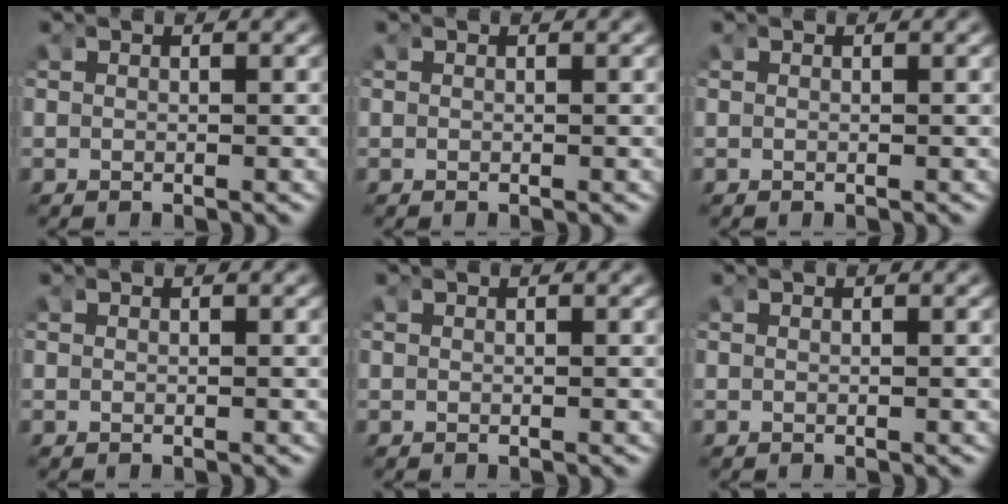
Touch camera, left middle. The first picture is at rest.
{"total": 0.0}
{"total": 0.0}
{"total": 0.0}
{"total": 0.0}
{"total": 0.0}